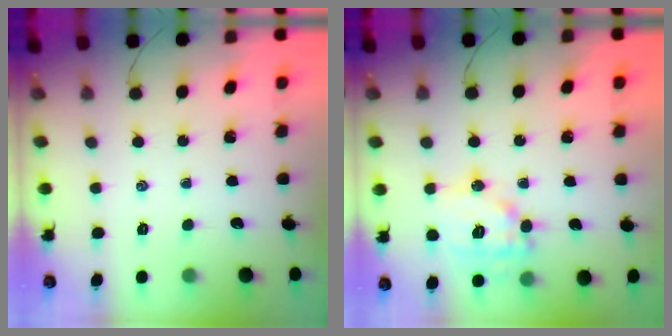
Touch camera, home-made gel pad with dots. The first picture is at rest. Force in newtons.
{"total": 13.6, "press": 13.6, "slide": 1.1}